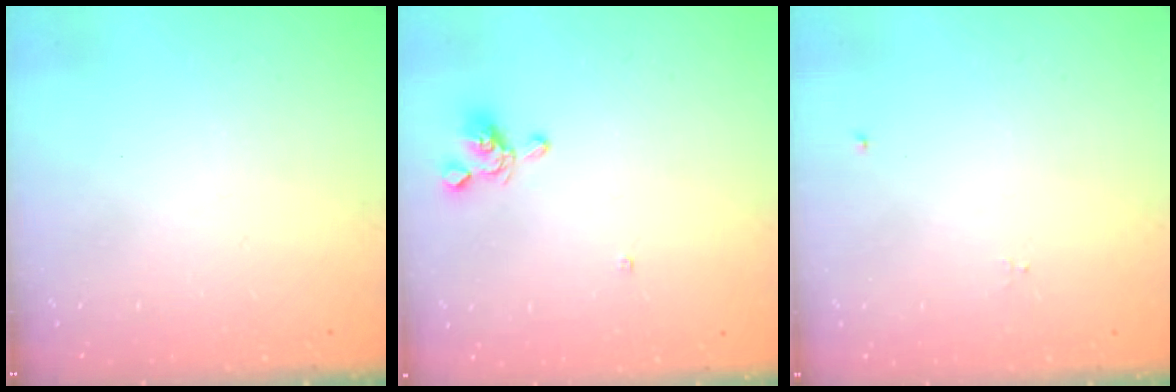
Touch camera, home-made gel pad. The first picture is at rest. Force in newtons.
{"total": 0.7, "press": 0.3, "slide": 0.6}
{"total": 0.0}